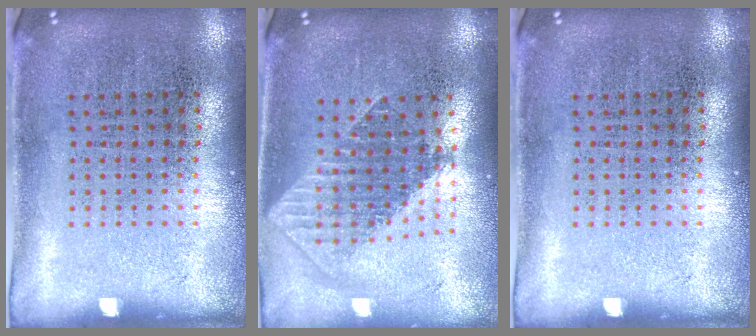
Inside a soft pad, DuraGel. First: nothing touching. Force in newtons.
{"total": 1.8, "press": 1.4, "slide": 1.1}
{"total": 0.0}